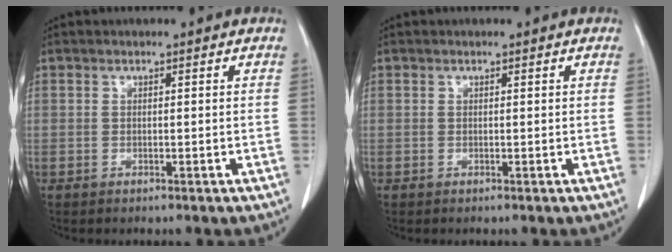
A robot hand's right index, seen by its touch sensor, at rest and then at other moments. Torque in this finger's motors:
{"motor_torque": [-0.13, -0.01, -0.04, -0.01]}